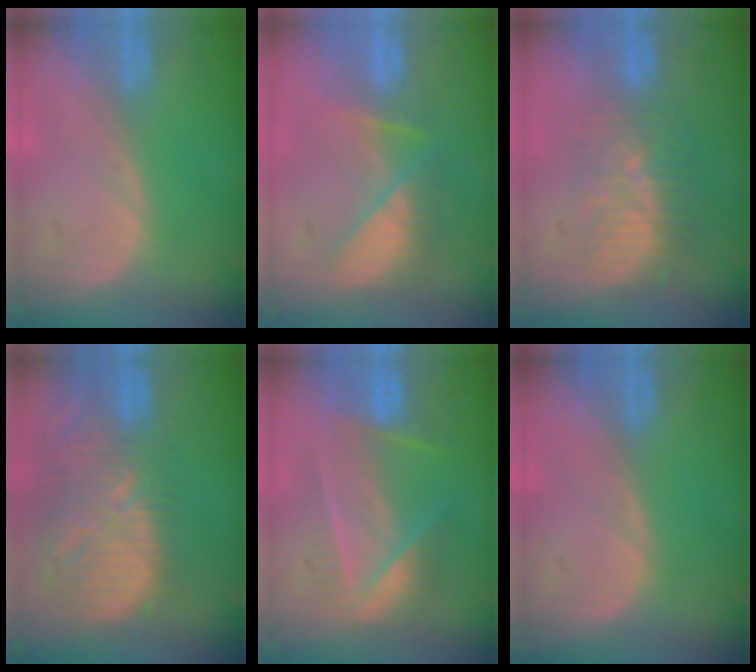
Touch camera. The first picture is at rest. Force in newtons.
{"total": 7.2, "press": 6.9, "slide": 2.1}
{"total": 8.5, "press": 7.4, "slide": 4.1}
{"total": 13.5, "press": 11.7, "slide": 6.8}
{"total": 7.1, "press": 6.8, "slide": 2.2}
{"total": 0.0}